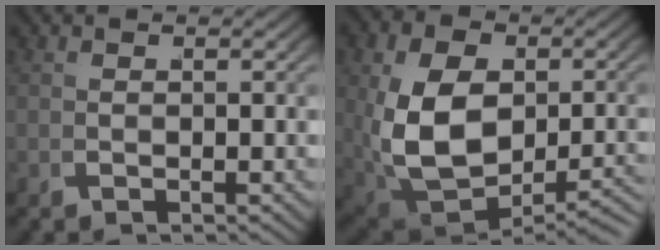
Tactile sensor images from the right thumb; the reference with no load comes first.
{"total": 11.8, "force": [-1.2, 8.3, 8.3], "torque": [-0.191, -0.053, 0.017]}